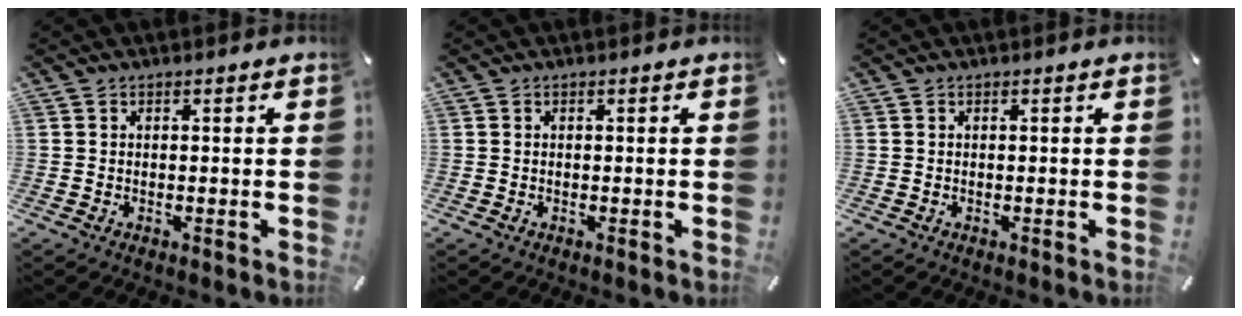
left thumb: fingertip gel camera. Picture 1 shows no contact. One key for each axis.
{"total": 0.0}
{"total": 0.0}